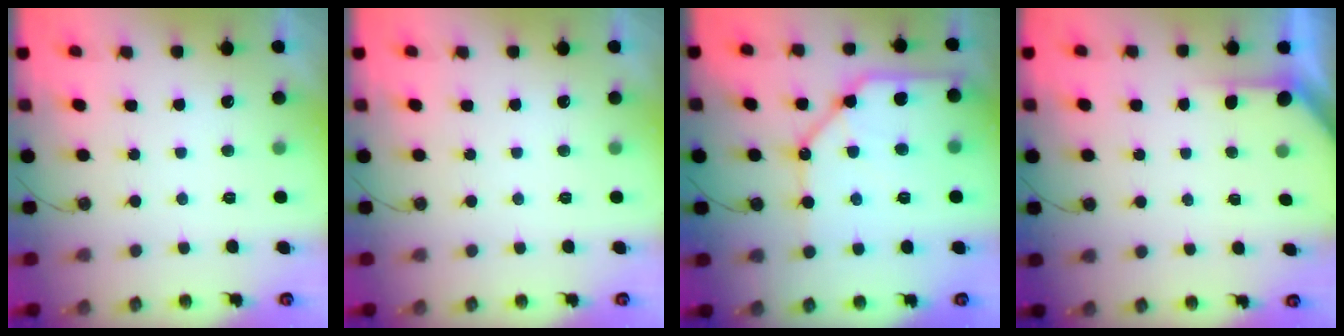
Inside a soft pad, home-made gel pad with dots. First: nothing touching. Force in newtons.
{"total": 0.0}
{"total": 17.0, "press": 16.9, "slide": 2.0}
{"total": 2.3, "press": 2.3, "slide": 0.3}